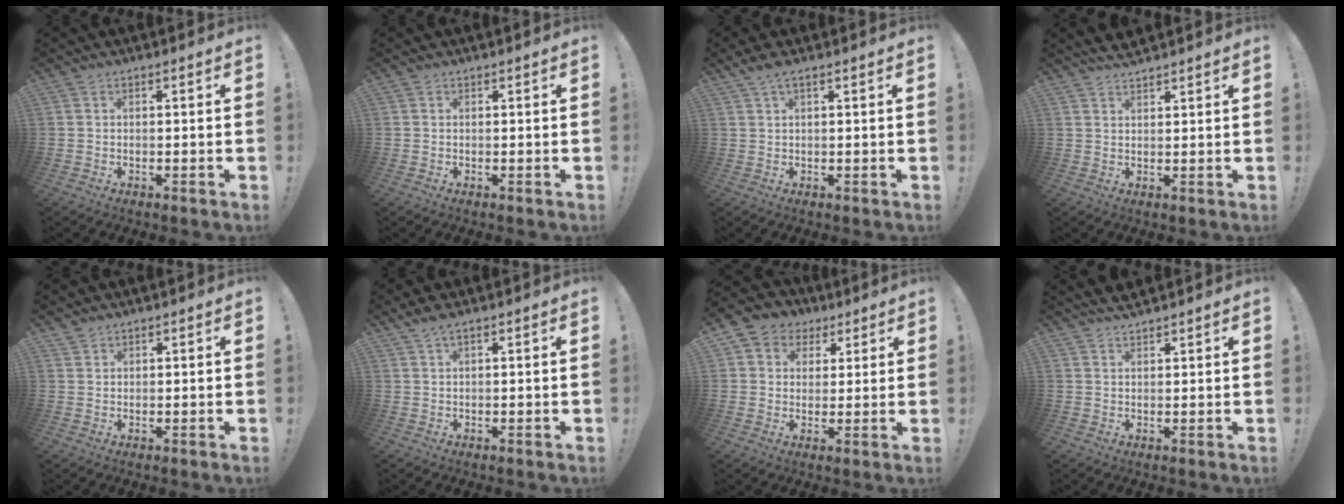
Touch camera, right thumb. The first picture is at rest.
{"total": 0.0}
{"total": 2.9, "force": [1.8, 0.4, 2.2], "torque": [-0.036, -0.006, 0.031]}
{"total": 3.3, "force": [3.2, 0.5, 0.9], "torque": [-0.017, -0.016, 0.058]}
{"total": 1.7, "force": [1.5, 0.7, 0.2], "torque": [0.000, -0.008, 0.029]}
{"total": 2.3, "force": [1.7, 0.0, 1.6], "torque": [-0.031, -0.003, 0.029]}
{"total": 6.8, "force": [2.1, 6.3, 1.5], "torque": [-0.015, -0.007, 0.046]}
{"total": 2.9, "force": [2.8, 0.5, 0.7], "torque": [-0.013, -0.013, 0.052]}